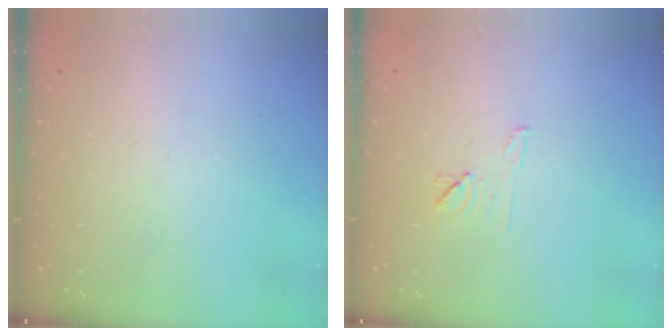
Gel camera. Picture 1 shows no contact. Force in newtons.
{"total": 6.4, "press": 6.4, "slide": 0.6}